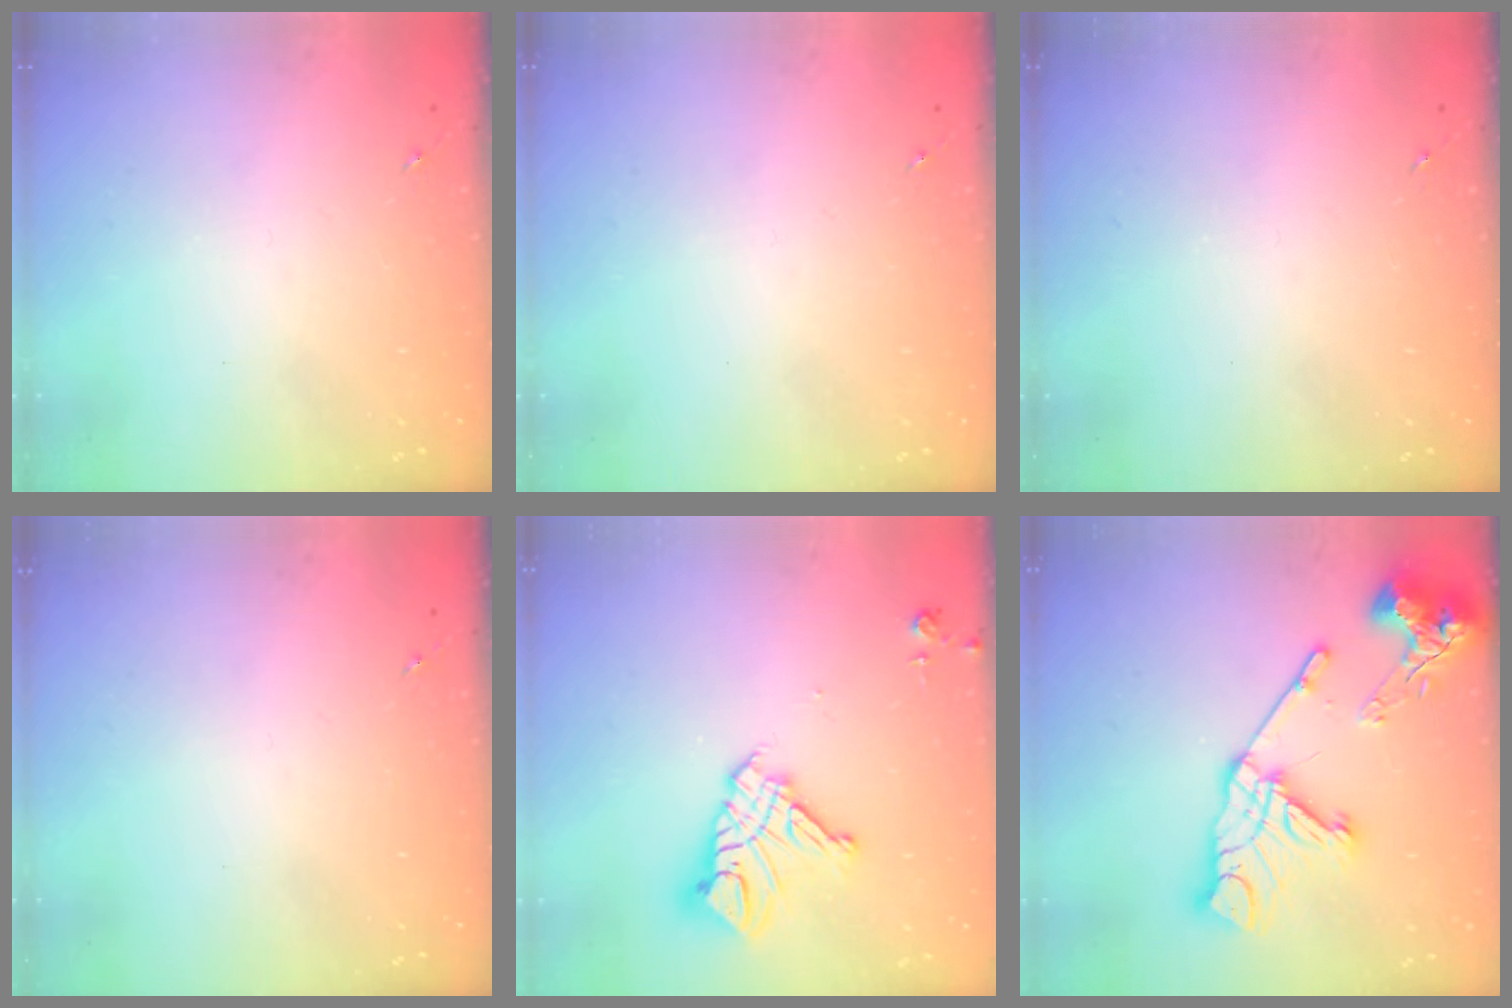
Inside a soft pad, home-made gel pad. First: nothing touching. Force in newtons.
{"total": 0.0}
{"total": 0.0}
{"total": 0.0}
{"total": 14.0, "press": 13.9, "slide": 1.5}
{"total": 20.1, "press": 20.0, "slide": 2.3}